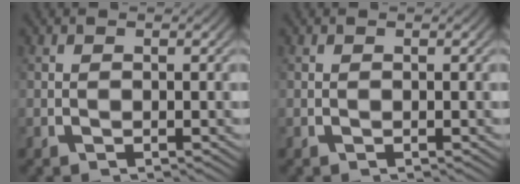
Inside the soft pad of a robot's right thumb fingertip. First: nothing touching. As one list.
[{"total": 0.0}]